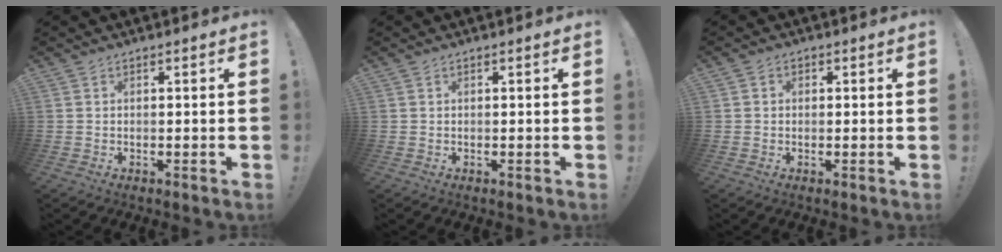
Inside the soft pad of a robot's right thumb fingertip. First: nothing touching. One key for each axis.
{"total": 0.0}
{"total": 1.5, "fx": -0.3, "fy": 1.3, "fz": 0.7, "tx": -0.011, "ty": 0.006, "tz": -0.006}